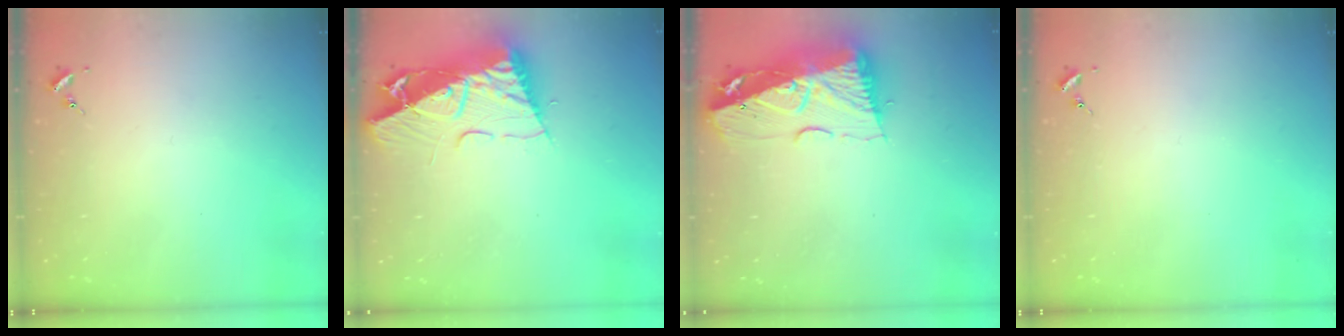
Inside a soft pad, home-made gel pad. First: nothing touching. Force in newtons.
{"total": 13.6, "press": 13.6, "slide": 1.1}
{"total": 14.8, "press": 14.7, "slide": 1.8}
{"total": 0.0}